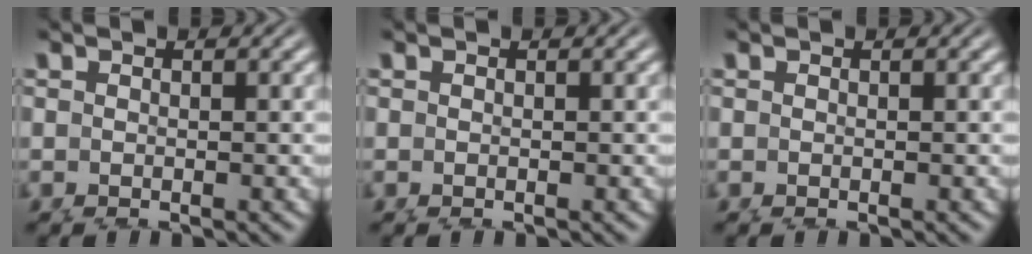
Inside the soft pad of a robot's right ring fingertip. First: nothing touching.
{"total": 0.0}
{"total": 0.0}